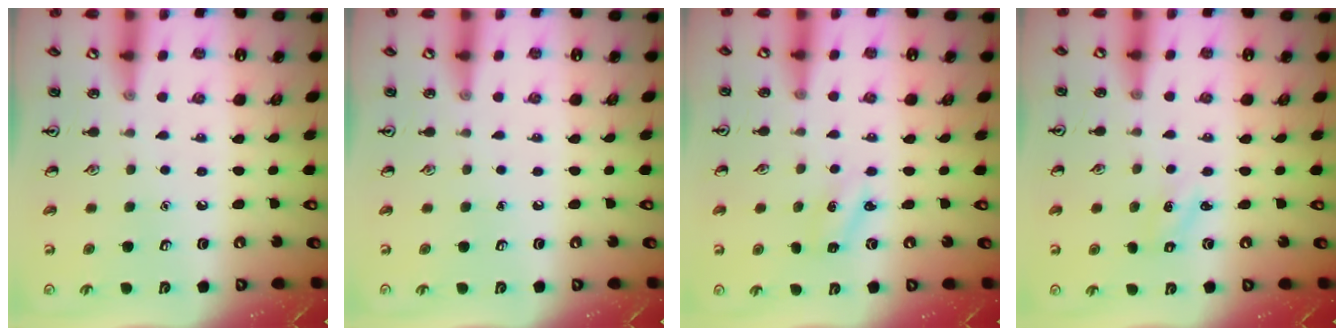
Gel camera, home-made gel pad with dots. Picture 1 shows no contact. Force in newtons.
{"total": 0.0}
{"total": 2.5, "press": 2.3, "slide": 0.9}
{"total": 1.2, "press": 1.1, "slide": 0.4}